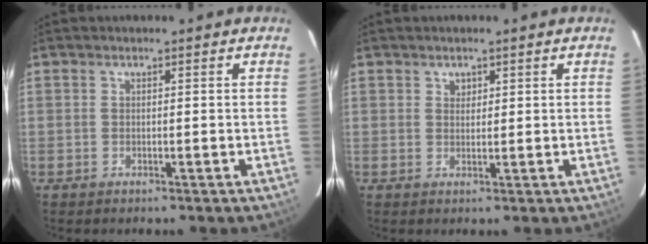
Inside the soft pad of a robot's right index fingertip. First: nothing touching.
{"total": 1.5, "force": [0.7, 1.2, 0.3], "torque": [-0.001, 0.006, 0.012]}